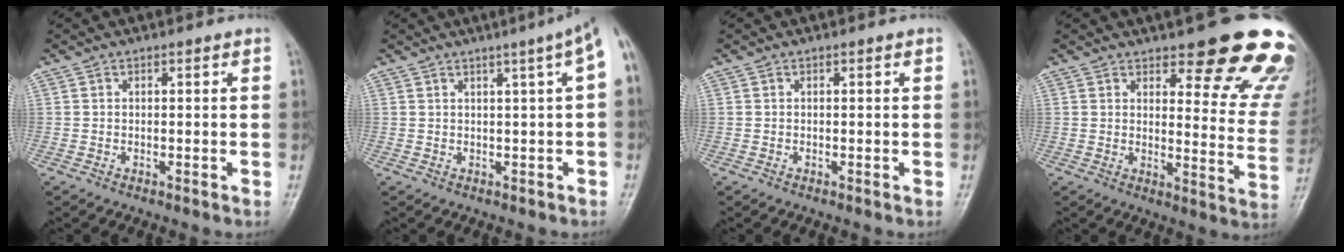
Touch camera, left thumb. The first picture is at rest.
{"total": 5.0, "force": [1.6, 0.2, 4.7], "torque": [-0.057, 0.014, 0.016]}
{"total": 0.0}
{"total": 18.9, "force": [14.2, 6.0, 11.0], "torque": [-0.078, -0.090, 0.163]}